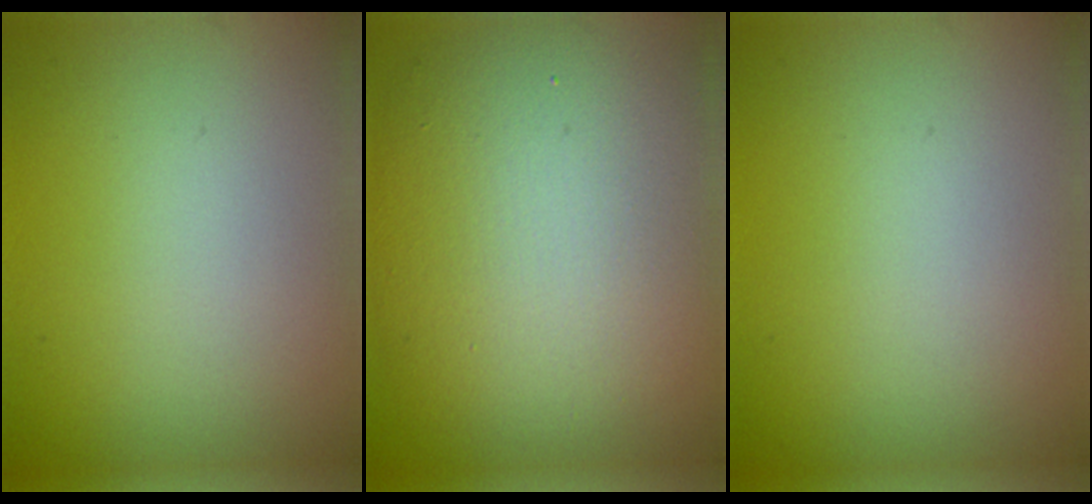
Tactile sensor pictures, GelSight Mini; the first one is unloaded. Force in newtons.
{"total": 12.2, "press": 12.2, "slide": 0.3}
{"total": 0.0}